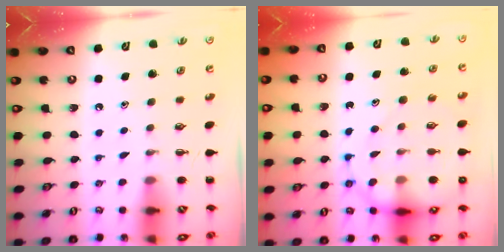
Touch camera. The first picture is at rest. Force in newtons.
{"total": 16.1, "press": 15.9, "slide": 2.6}